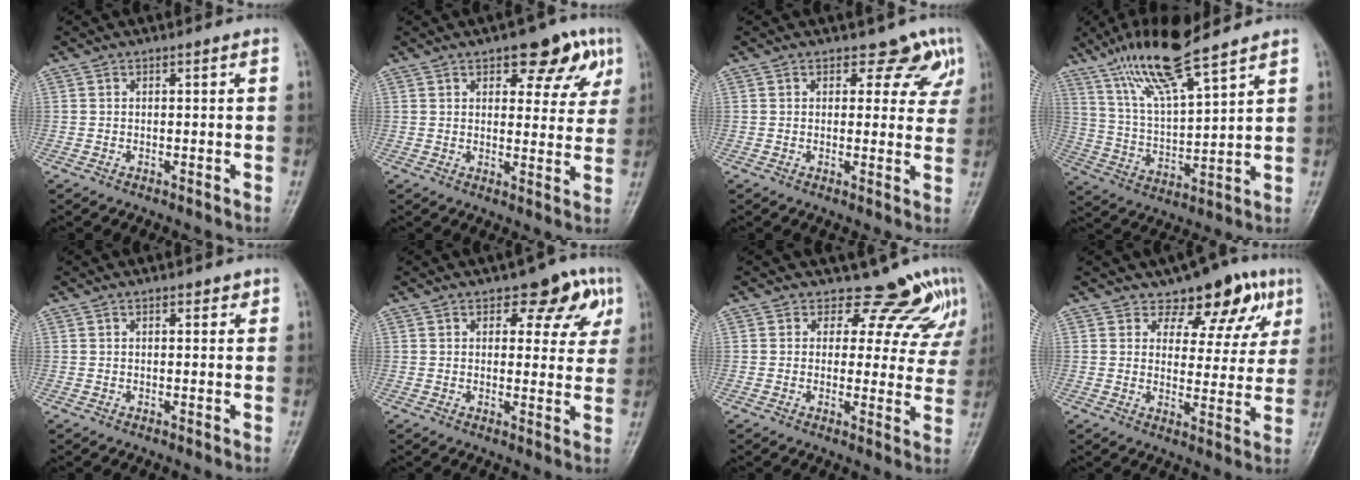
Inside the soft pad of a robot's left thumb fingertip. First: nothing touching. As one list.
[{"total": 10.6, "force": [5.7, 5.1, 7.3], "torque": [-0.047, -0.018, 0.068]}, {"total": 5.0, "force": [3.4, 3.2, 1.8], "torque": [0.014, -0.018, 0.030]}, {"total": 14.3, "force": [10.5, 2.4, 9.3], "torque": [-0.169, -0.048, 0.206]}, {"total": 1.6, "force": [1.1, 0.9, 0.9], "torque": [-0.002, -0.003, 0.010]}, {"total": 8.8, "force": [4.5, 4.8, 5.8], "torque": [-0.025, -0.013, 0.051]}, {"total": 9.7, "force": [8.3, 4.6, 1.6], "torque": [0.027, -0.058, 0.082]}, {"total": 10.5, "force": [6.9, 6.2, 5.1], "torque": [-0.020, -0.035, 0.085]}]